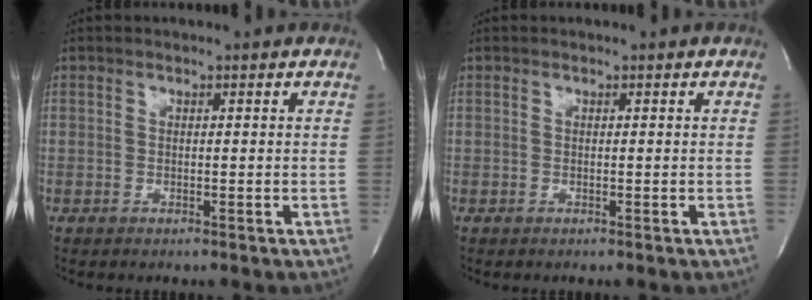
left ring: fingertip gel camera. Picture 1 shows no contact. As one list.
[{"total": 0.0}]